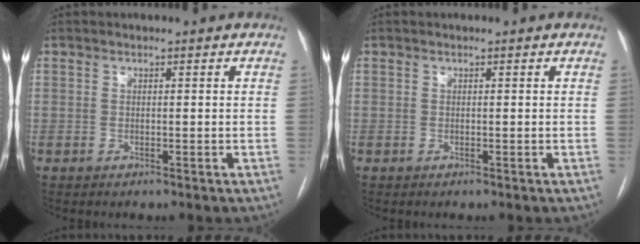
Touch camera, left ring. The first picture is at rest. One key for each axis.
{"total": 0.0}